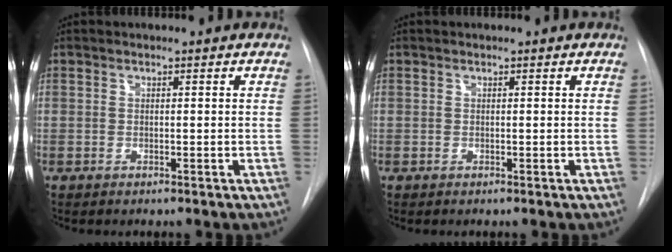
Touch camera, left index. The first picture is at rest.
{"total": 0.0}